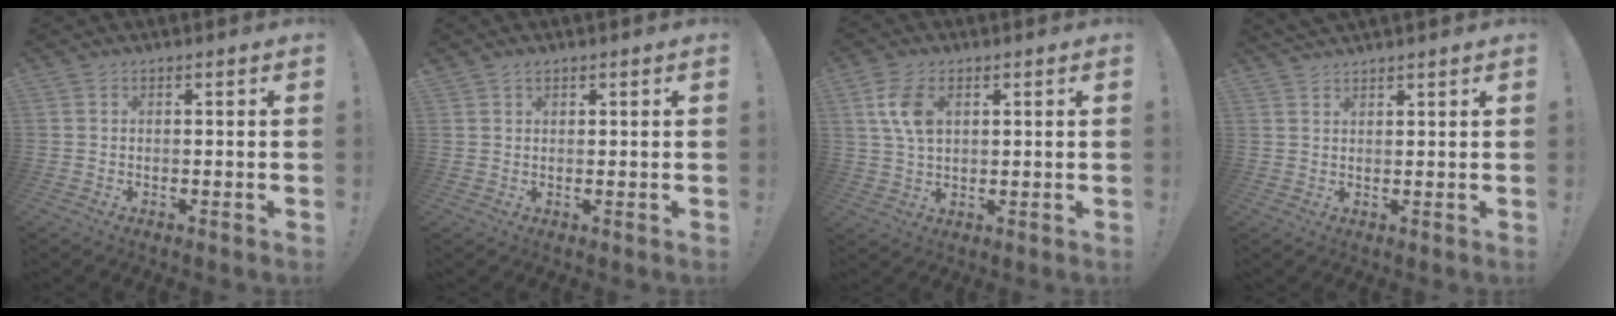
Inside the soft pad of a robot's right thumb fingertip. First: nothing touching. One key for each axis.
{"total": 1.1, "fx": 1.0, "fy": 0.5, "fz": 0.4, "tx": -0.002, "ty": -0.003, "tz": 0.017}
{"total": 7.8, "fx": 2.6, "fy": 4.7, "fz": 5.7, "tx": -0.112, "ty": -0.005, "tz": 0.047}
{"total": 2.3, "fx": 2.2, "fy": 0.1, "fz": 0.5, "tx": -0.006, "ty": -0.016, "tz": 0.041}